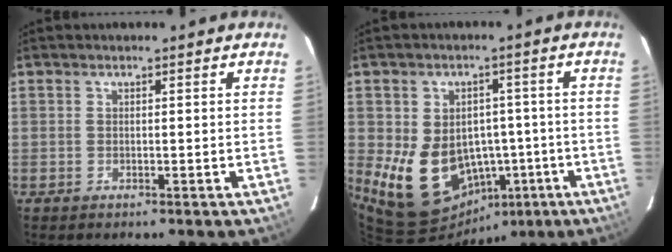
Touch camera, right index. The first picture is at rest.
{"total": 14.4, "force": [-3.7, 11.6, 7.8], "torque": [-0.170, 0.012, -0.030]}